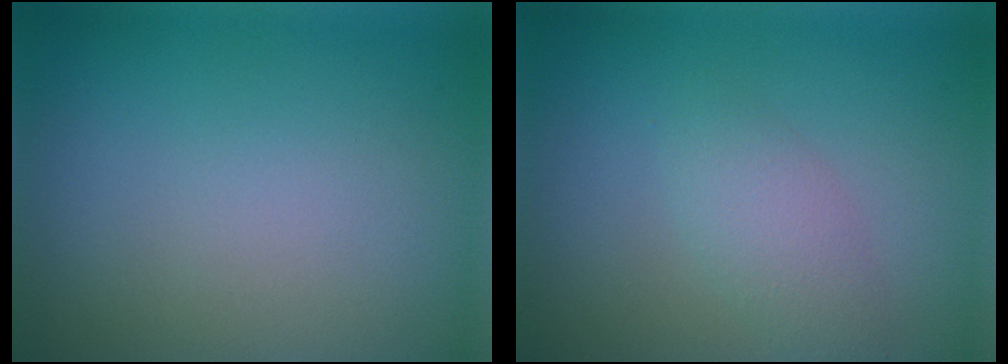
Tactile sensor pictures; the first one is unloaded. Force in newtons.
{"total": 2.4, "press": 2.4, "slide": 0.1}